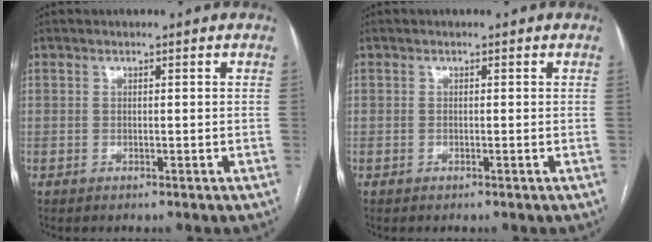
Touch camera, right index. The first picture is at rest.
{"total": 0.0}